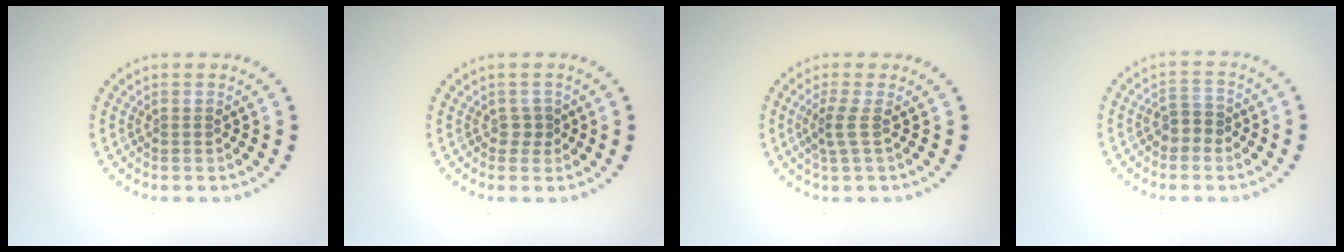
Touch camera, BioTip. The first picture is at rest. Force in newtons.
{"total": 0.9, "press": 0.8, "slide": 0.5}
{"total": 1.9, "press": 1.3, "slide": 1.4}
{"total": 2.0, "press": 1.9, "slide": 0.6}